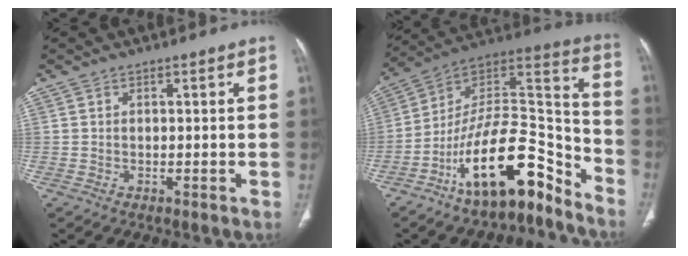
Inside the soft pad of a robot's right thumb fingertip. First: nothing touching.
{"total": 20.5, "force": [-13.3, 7.5, 13.8], "torque": [-0.189, 0.118, -0.224]}